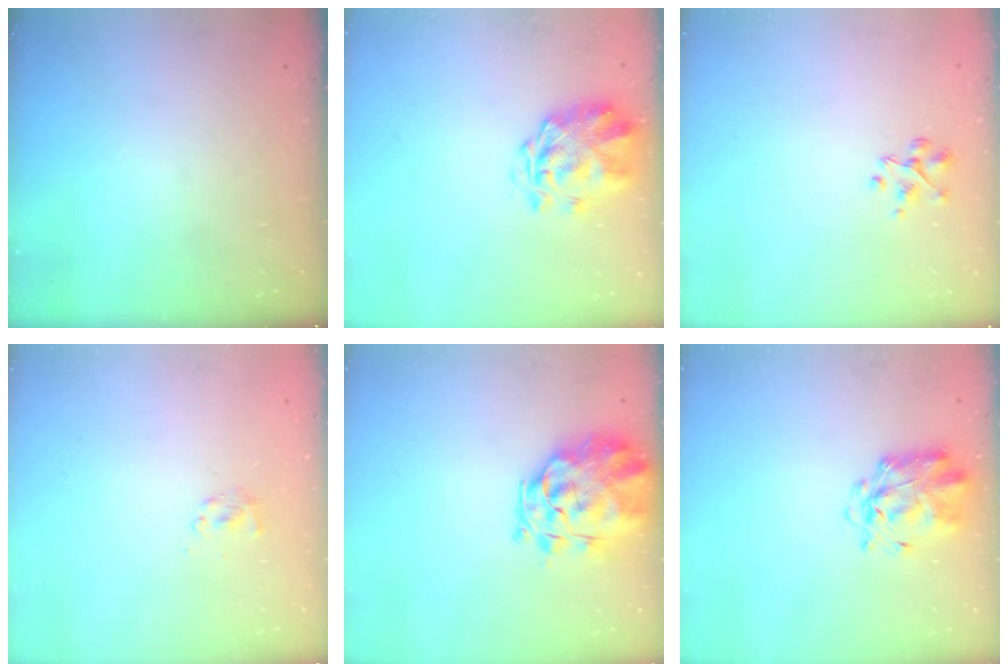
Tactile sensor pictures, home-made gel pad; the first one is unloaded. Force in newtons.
{"total": 3.1, "press": 2.8, "slide": 1.5}
{"total": 2.6, "press": 2.6, "slide": 0.5}
{"total": 2.0, "press": 1.8, "slide": 0.9}
{"total": 3.6, "press": 3.2, "slide": 1.6}
{"total": 2.9, "press": 2.8, "slide": 0.7}